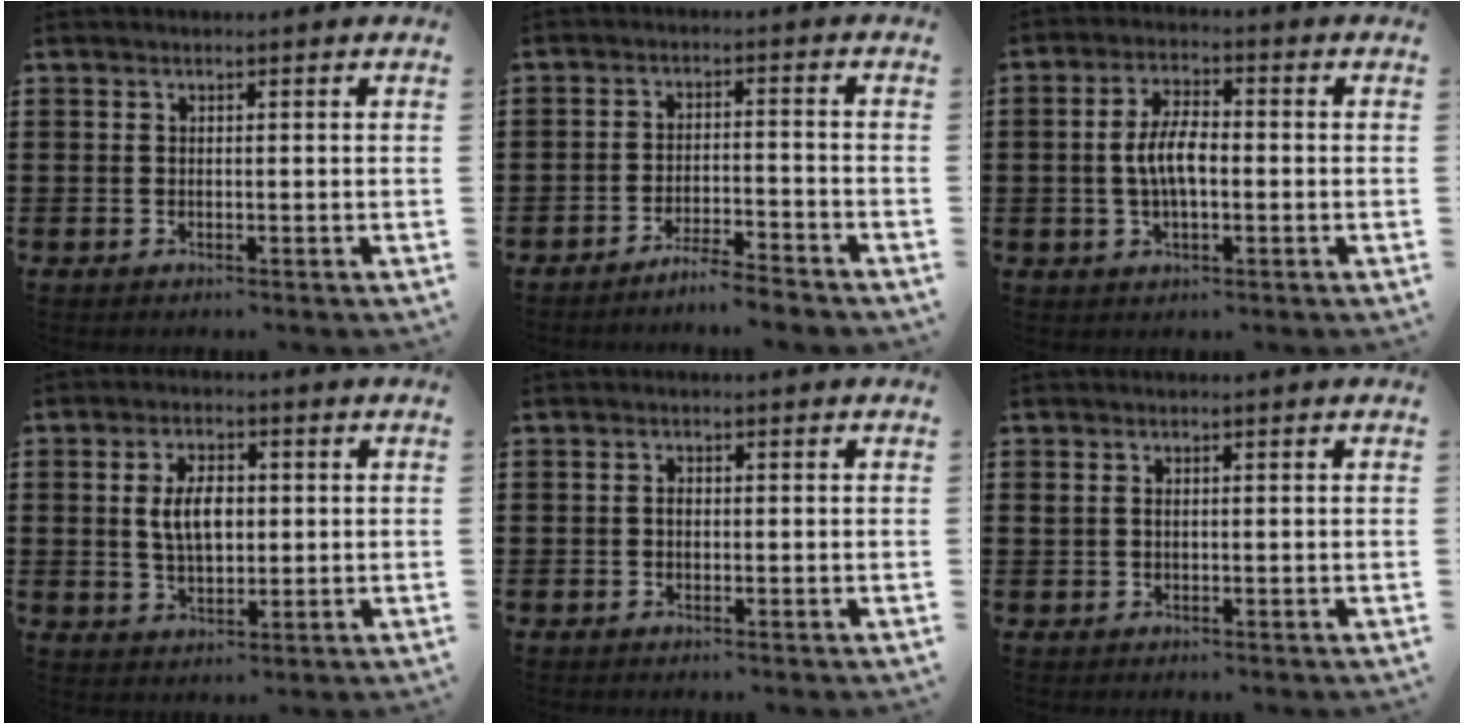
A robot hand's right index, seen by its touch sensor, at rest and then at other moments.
{"total": 4.1, "force": [-4.0, -0.5, 0.9], "torque": [-0.018, -0.002, -0.081]}
{"total": 6.0, "force": [-0.4, 2.6, 5.4], "torque": [-0.119, -0.001, -0.014]}
{"total": 5.8, "force": [0.6, 3.1, 4.8], "torque": [-0.090, 0.002, 0.002]}
{"total": 0.9, "force": [-0.1, 0.5, 0.8], "torque": [-0.016, 0.000, -0.001]}
{"total": 0.8, "force": [0.2, 0.6, 0.5], "torque": [-0.011, 0.005, 0.004]}